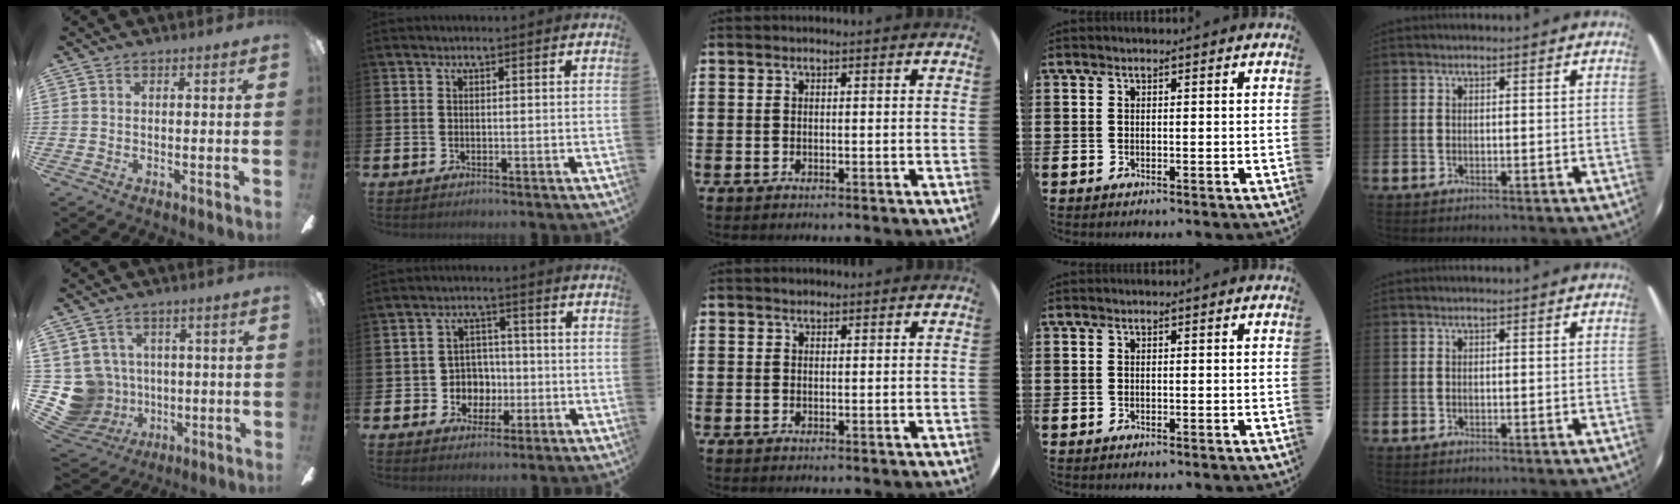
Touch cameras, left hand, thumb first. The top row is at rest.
{"thumb": {"total": 10.6, "force": [-0.4, 10.4, 2.2], "torque": [-0.104, 0.000, 0.002]}, "index": {"total": 4.4, "force": [-0.4, 4.3, 0.7], "torque": [-0.026, 0.001, -0.014]}, "middle": {"total": 0.6, "force": [0.5, 0.3, 0.0], "torque": [0.008, 0.000, 0.009]}}